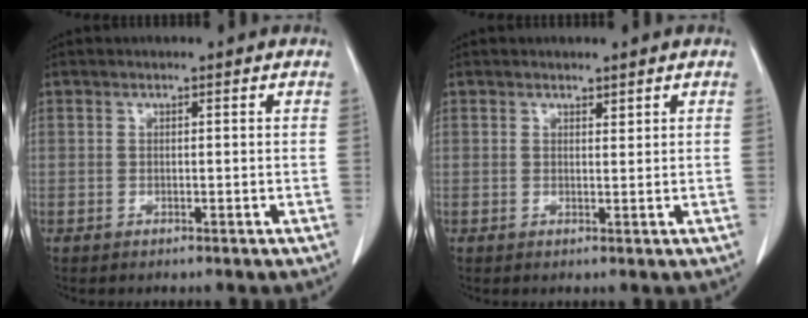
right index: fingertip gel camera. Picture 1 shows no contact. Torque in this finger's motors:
{"motor_torque": [-0.28, 0.27, -0.01, -0.01]}